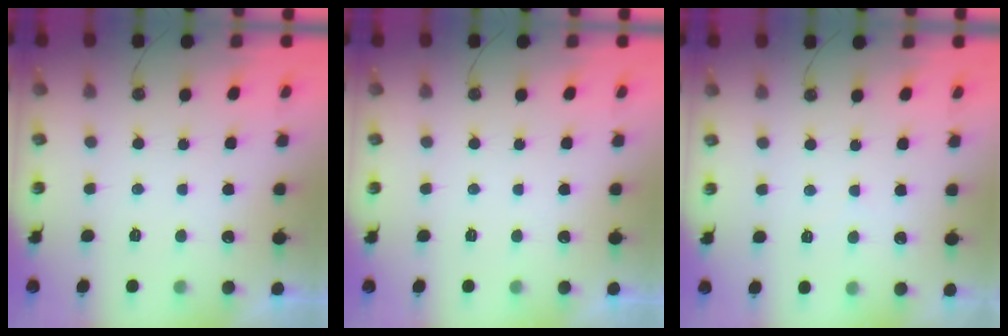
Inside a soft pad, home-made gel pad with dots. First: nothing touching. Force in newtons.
{"total": 0.0}
{"total": 2.3, "press": 2.2, "slide": 0.4}